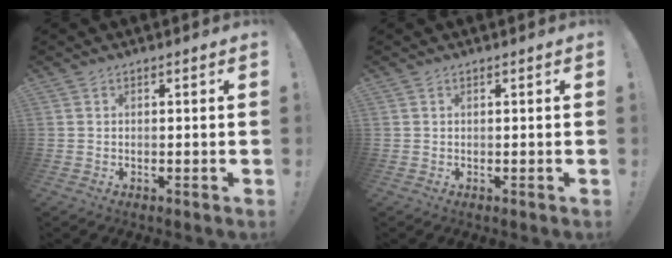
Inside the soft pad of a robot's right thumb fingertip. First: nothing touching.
{"total": 0.0}